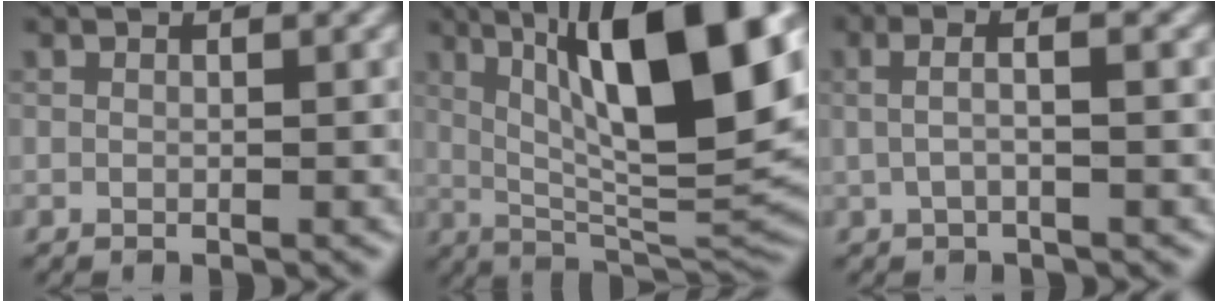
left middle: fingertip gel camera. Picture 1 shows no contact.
{"total": 14.6, "force": [4.3, 3.9, 13.4], "torque": [-0.198, 0.010, 0.076]}
{"total": 2.7, "force": [-0.1, 0.9, 2.5], "torque": [-0.040, 0.004, -0.012]}